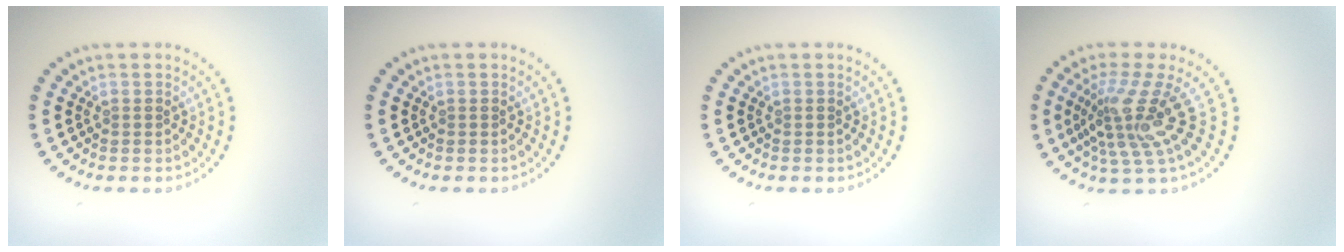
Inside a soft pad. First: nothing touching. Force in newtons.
{"total": 0.0}
{"total": 0.0}
{"total": 4.8, "press": 3.1, "slide": 3.7}